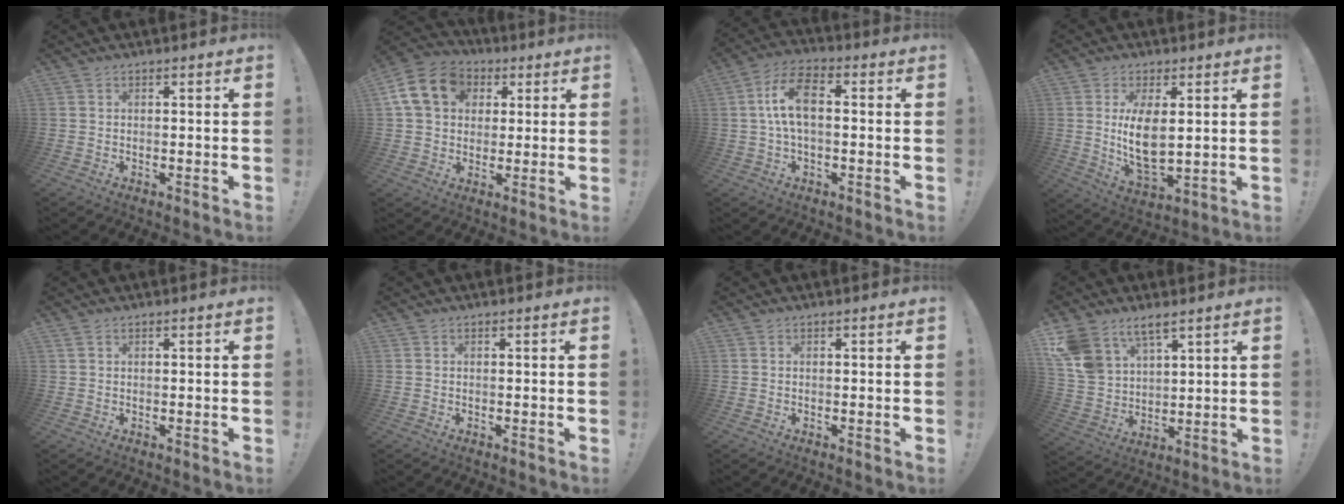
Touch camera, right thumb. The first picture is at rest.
{"total": 16.2, "force": [4.9, 12.8, 8.7], "torque": [-0.144, -0.006, 0.096]}
{"total": 10.5, "force": [0.8, 5.2, 9.0], "torque": [-0.178, 0.014, 0.019]}
{"total": 10.0, "force": [2.4, 4.5, 8.6], "torque": [-0.160, -0.030, 0.039]}
{"total": 0.7, "force": [0.4, 0.2, 0.6], "torque": [-0.015, 0.001, 0.008]}
{"total": 0.0}
{"total": 0.0}
{"total": 10.9, "force": [7.7, 6.2, 4.6], "torque": [-0.108, -0.043, 0.155]}